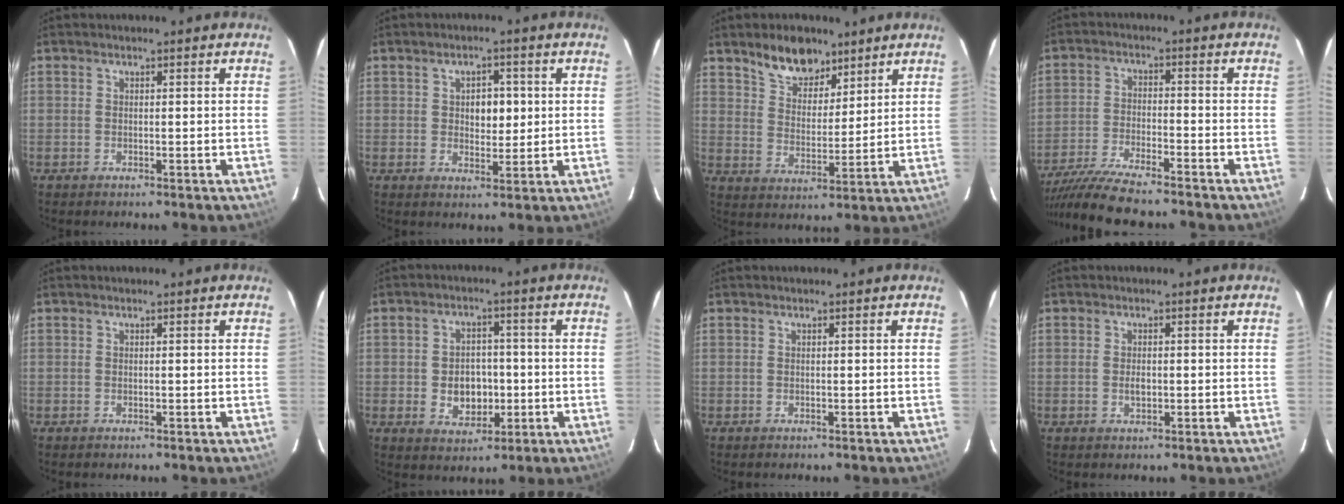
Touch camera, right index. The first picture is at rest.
{"total": 4.6, "force": [0.8, 3.1, 3.3], "torque": [-0.049, 0.008, 0.016]}
{"total": 9.6, "force": [7.0, 4.9, 4.3], "torque": [-0.071, 0.009, 0.126]}
{"total": 13.5, "force": [-11.9, 1.3, 6.2], "torque": [-0.144, -0.027, -0.210]}
{"total": 0.0}
{"total": 7.1, "force": [-1.3, 5.6, 4.2], "torque": [-0.084, 0.005, -0.006]}
{"total": 0.0}
{"total": 1.9, "force": [-0.3, 1.1, 1.5], "torque": [-0.027, 0.001, -0.005]}